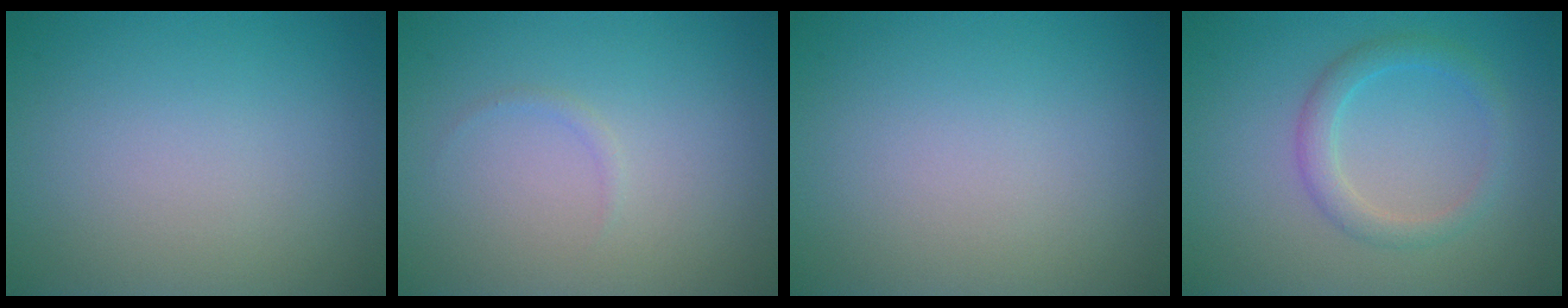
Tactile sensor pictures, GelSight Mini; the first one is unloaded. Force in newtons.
{"total": 0.5, "press": 0.5, "slide": 0.0}
{"total": 0.0}
{"total": 2.5, "press": 2.4, "slide": 0.2}